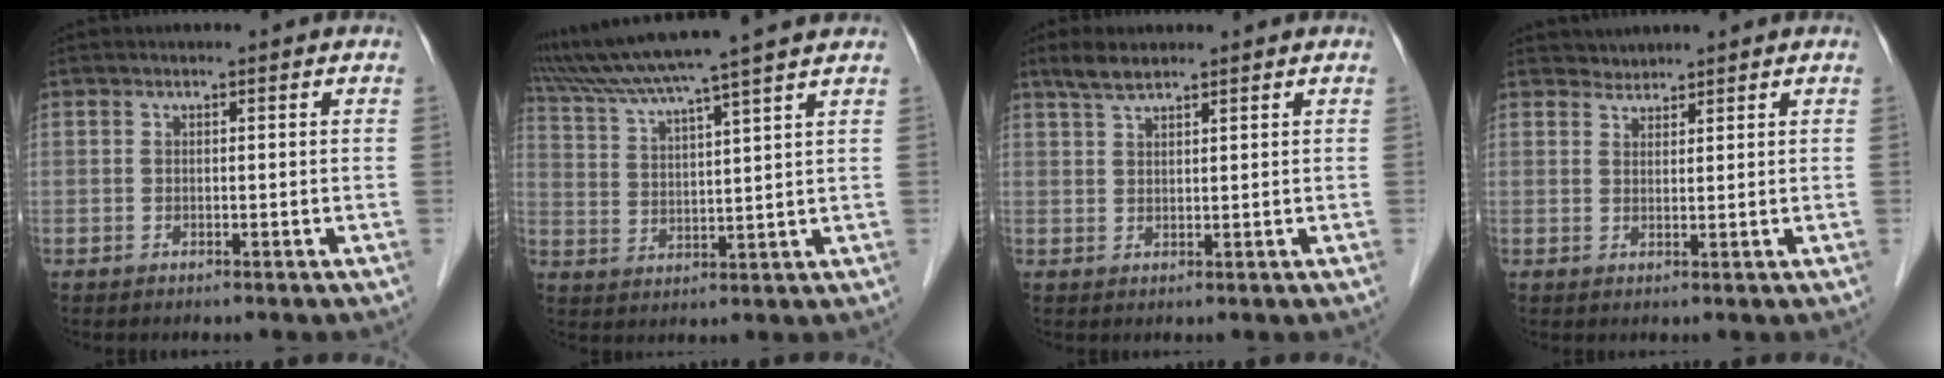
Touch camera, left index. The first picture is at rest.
{"total": 14.1, "force": [12.1, -2.0, 7.0], "torque": [-0.128, 0.012, 0.192]}
{"total": 3.0, "force": [2.5, 0.6, 1.6], "torque": [-0.038, 0.010, 0.049]}
{"total": 1.6, "force": [1.5, 0.3, -0.5], "torque": [0.005, 0.008, 0.026]}